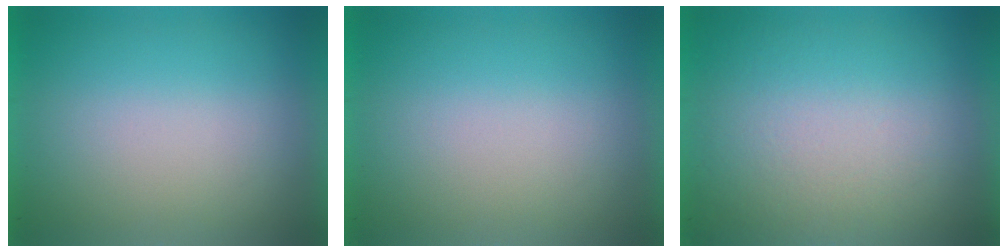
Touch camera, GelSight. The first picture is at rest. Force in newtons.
{"total": 0.0}
{"total": 4.0}